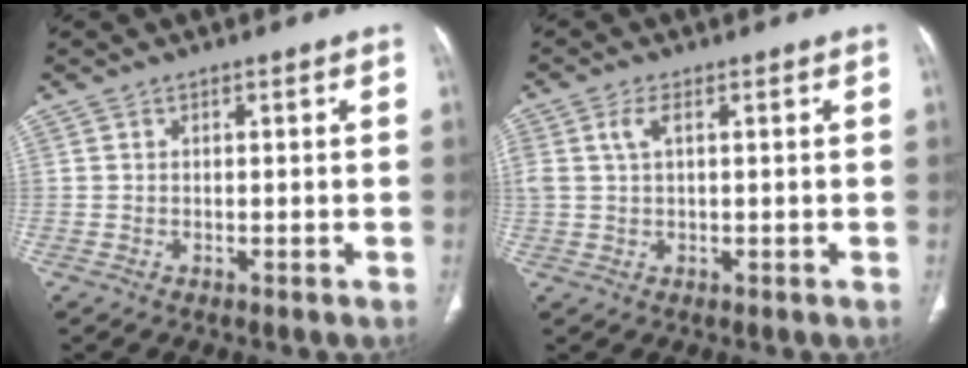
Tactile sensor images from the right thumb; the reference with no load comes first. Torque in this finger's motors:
{"motor_torque": [0.05, 0.05, 0.32, 0.82, 0.08]}